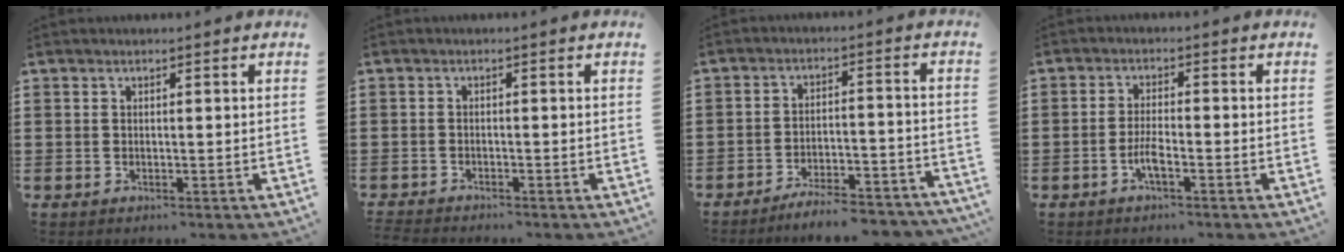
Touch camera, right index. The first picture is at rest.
{"total": 1.5, "force": [-1.4, 0.1, 0.0], "torque": [-0.004, 0.001, -0.032]}
{"total": 5.9, "force": [-5.6, 0.2, 1.8], "torque": [-0.027, 0.003, -0.107]}
{"total": 3.2, "force": [-1.6, 0.6, 2.7], "torque": [-0.069, -0.005, -0.035]}